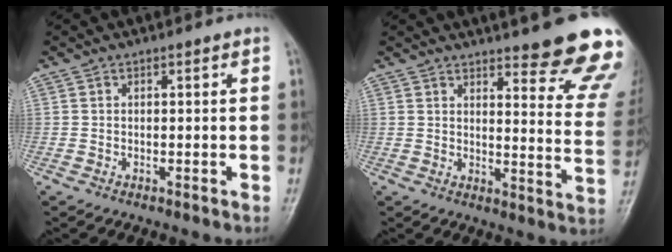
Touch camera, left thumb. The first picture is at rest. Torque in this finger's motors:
{"motor_torque": [2.31, 1.25, 1.55, -1.22, 0.23]}